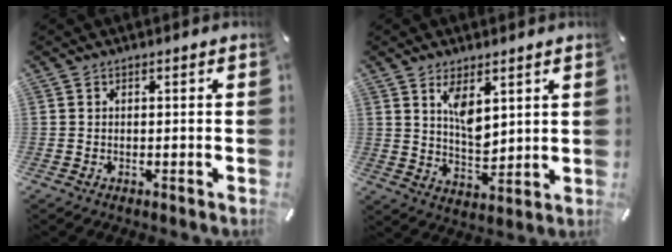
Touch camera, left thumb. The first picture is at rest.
{"total": 6.8, "force": [3.7, 3.7, 4.3], "torque": [-0.065, -0.021, 0.063]}